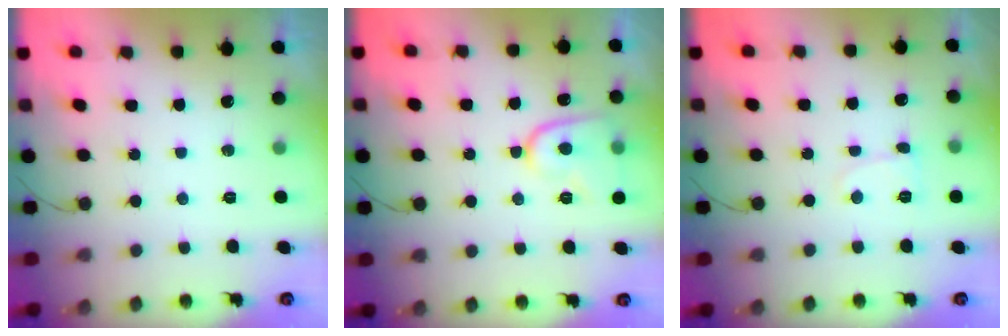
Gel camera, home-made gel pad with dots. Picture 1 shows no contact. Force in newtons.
{"total": 10.3, "press": 10.3, "slide": 0.8}
{"total": 4.2, "press": 4.1, "slide": 0.5}